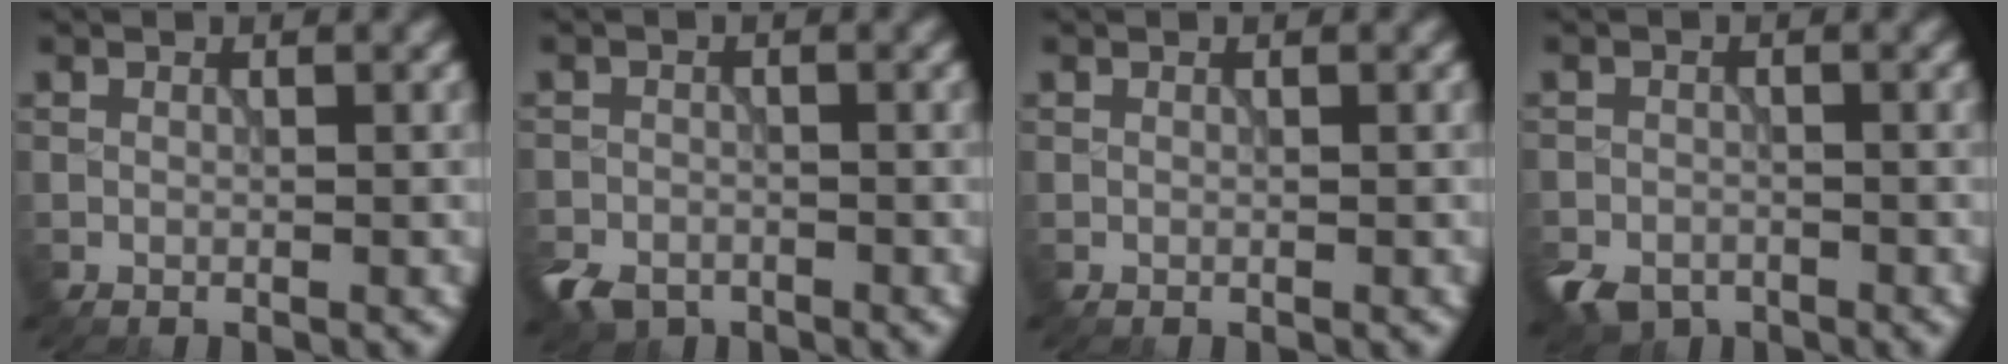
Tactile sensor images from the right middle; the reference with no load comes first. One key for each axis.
{"total": 3.0, "fx": -2.2, "fy": 1.8, "fz": 1.0, "tx": -0.017, "ty": -0.007, "tz": -0.049}
{"total": 0.0}
{"total": 3.4, "fx": -2.4, "fy": 2.0, "fz": 1.3, "tx": -0.021, "ty": -0.008, "tz": -0.049}